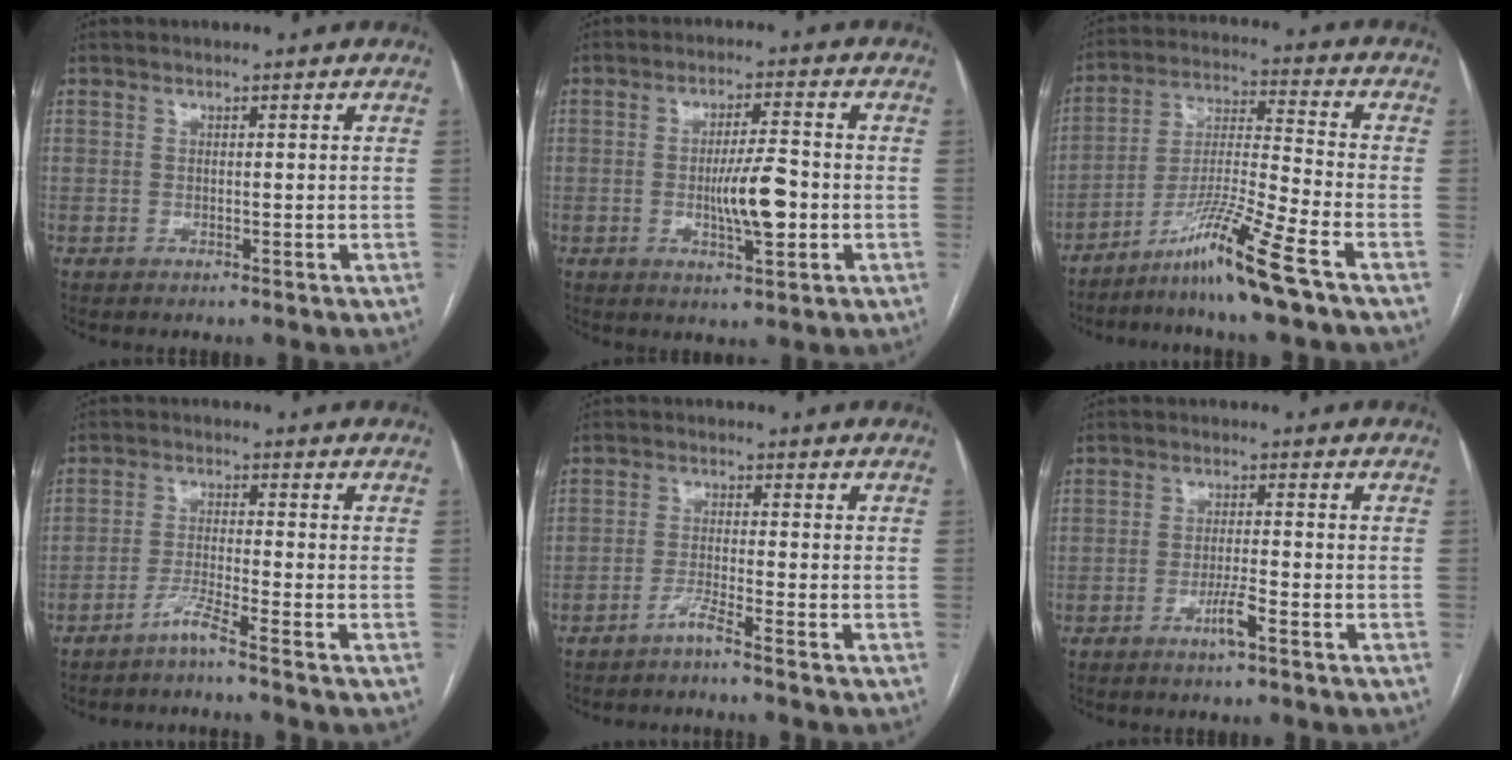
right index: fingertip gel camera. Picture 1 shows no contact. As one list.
[{"total": 7.2, "force": [-1.3, 1.2, 6.9], "torque": [-0.121, -0.003, -0.022]}, {"total": 11.3, "force": [-7.5, -1.3, 8.4], "torque": [-0.164, -0.025, -0.140]}, {"total": 3.5, "force": [-2.8, -1.2, 1.7], "torque": [-0.038, -0.011, -0.062]}, {"total": 2.6, "force": [-2.1, -0.9, 1.2], "torque": [-0.027, -0.003, -0.046]}, {"total": 3.6, "force": [-2.0, -0.1, 3.0], "torque": [-0.059, -0.005, -0.038]}]